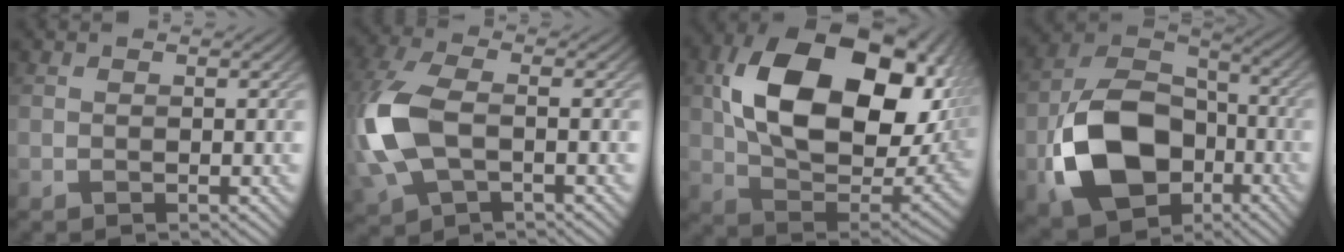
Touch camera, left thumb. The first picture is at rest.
{"total": 11.6, "force": [-1.1, 6.4, 9.6], "torque": [-0.277, -0.005, -0.022]}
{"total": 19.3, "force": [5.3, 12.0, 14.2], "torque": [-0.264, -0.015, 0.112]}
{"total": 14.5, "force": [-4.9, 10.1, 9.2], "torque": [-0.198, -0.021, -0.105]}